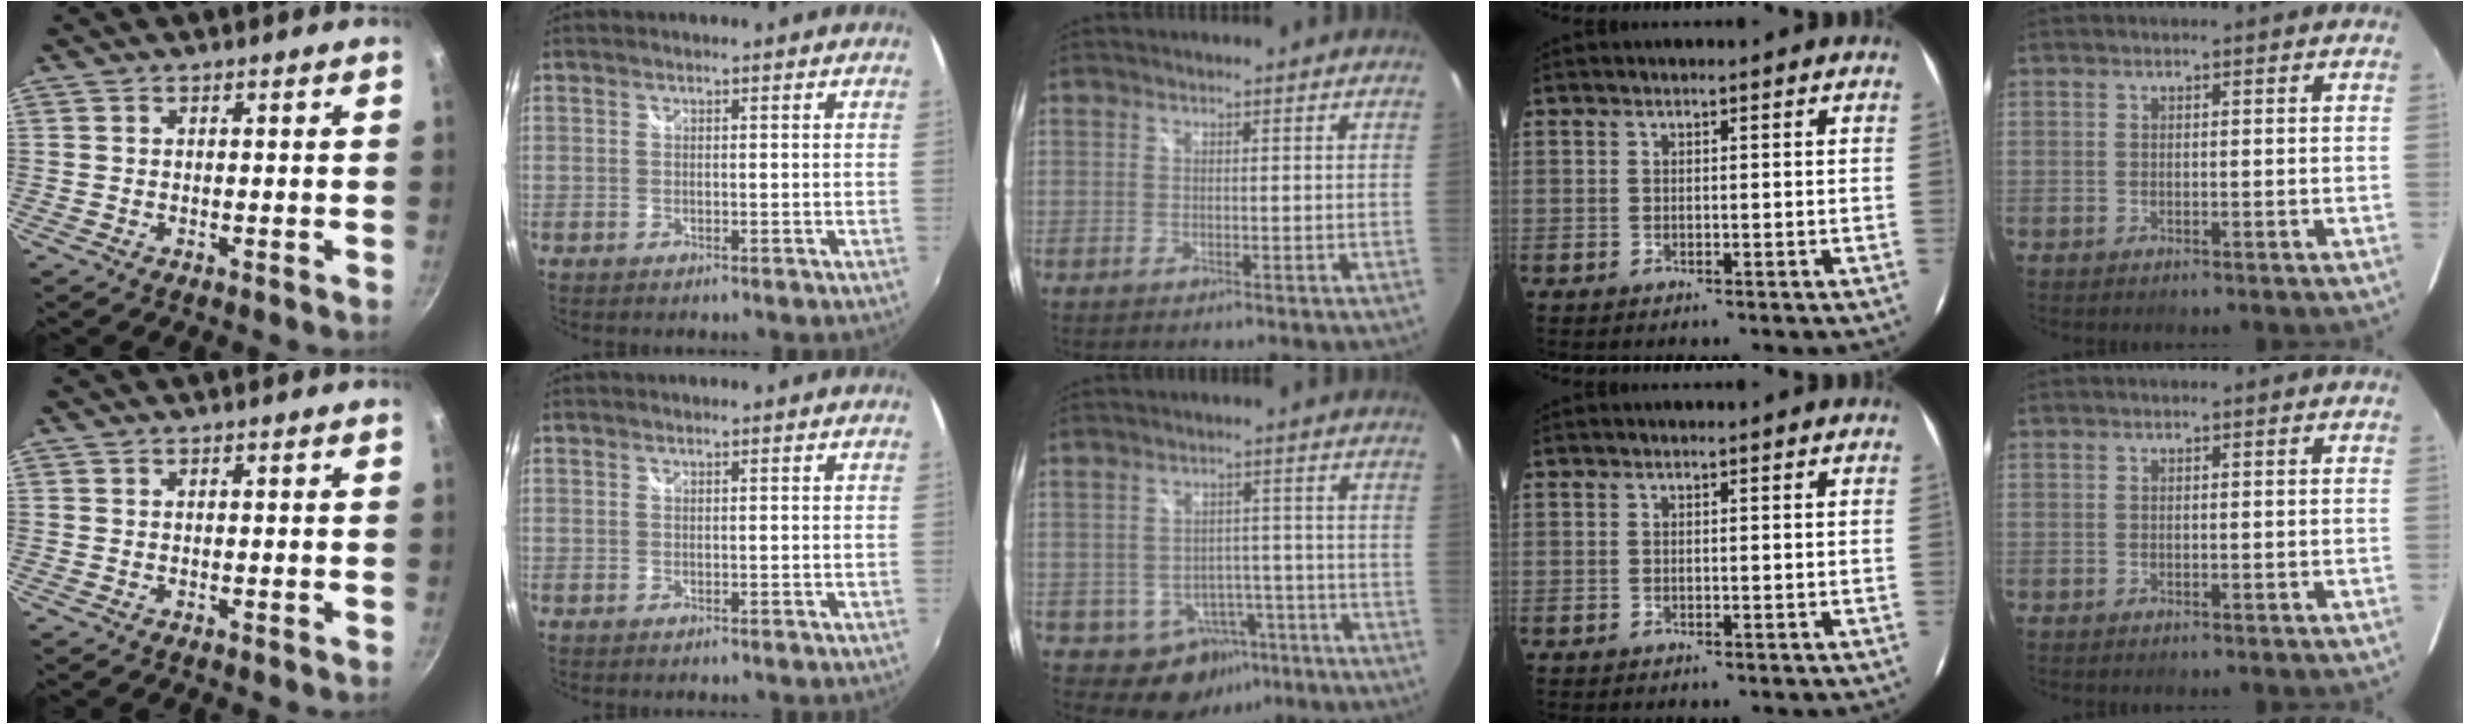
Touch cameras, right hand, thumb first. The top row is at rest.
{"middle": {"total": 8.5, "force": [-4.5, 6.8, 2.4], "torque": [-0.046, 0.023, -0.034]}}